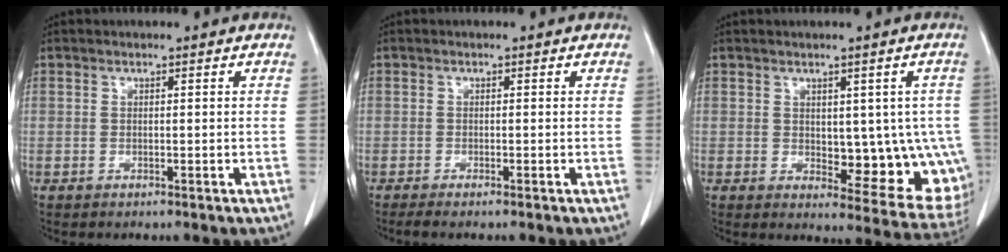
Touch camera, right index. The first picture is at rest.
{"total": 2.1, "force": [-1.8, -0.2, 1.2], "torque": [-0.016, -0.003, -0.026]}
{"total": 11.2, "force": [-0.5, 5.4, 9.8], "torque": [-0.098, -0.002, 0.010]}